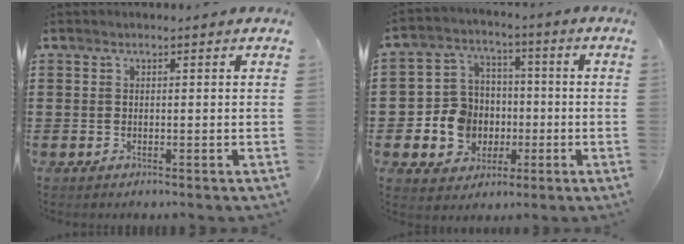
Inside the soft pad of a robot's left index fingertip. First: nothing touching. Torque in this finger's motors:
{"motor_torque": [1.08, 0.31, 0.61, 0.07]}